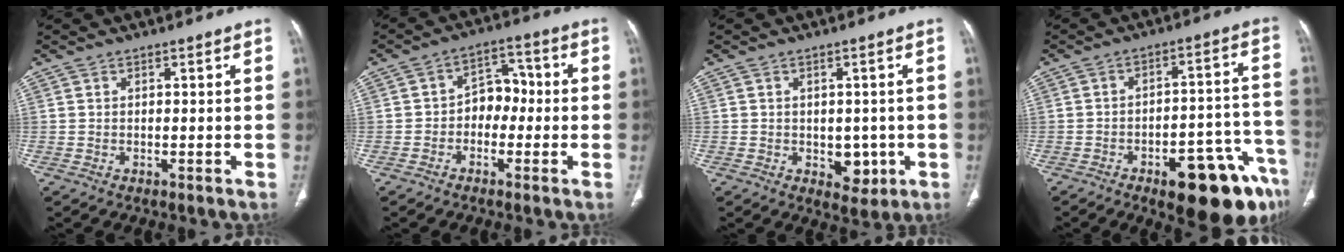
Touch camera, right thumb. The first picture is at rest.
{"total": 6.6, "force": [-1.1, 5.0, 4.1], "torque": [-0.028, 0.033, -0.032]}
{"total": 5.1, "force": [-1.1, 3.7, 3.3], "torque": [-0.013, -0.001, -0.004]}
{"total": 18.1, "force": [-10.5, 6.2, 13.4], "torque": [-0.106, 0.073, -0.135]}